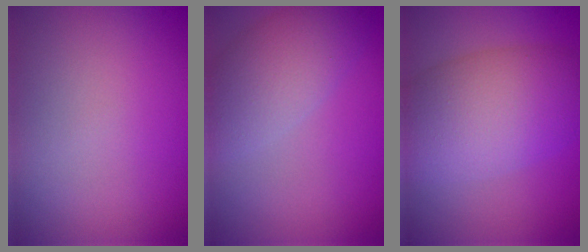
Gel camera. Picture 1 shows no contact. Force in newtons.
{"total": 4.6, "press": 4.6, "slide": 0.3}
{"total": 8.1, "press": 8.1, "slide": 0.3}